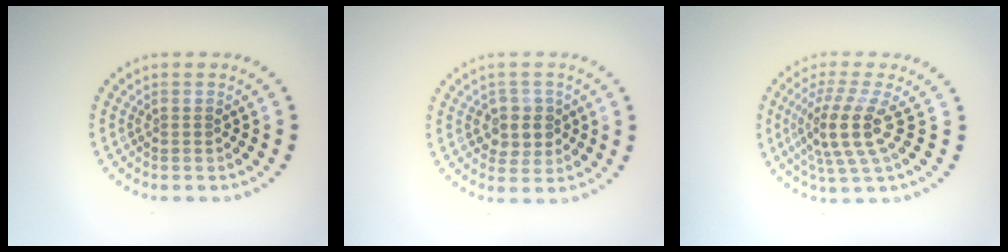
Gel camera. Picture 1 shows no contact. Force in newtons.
{"total": 2.7, "press": 2.6, "slide": 0.8}
{"total": 4.3, "press": 3.4, "slide": 2.7}